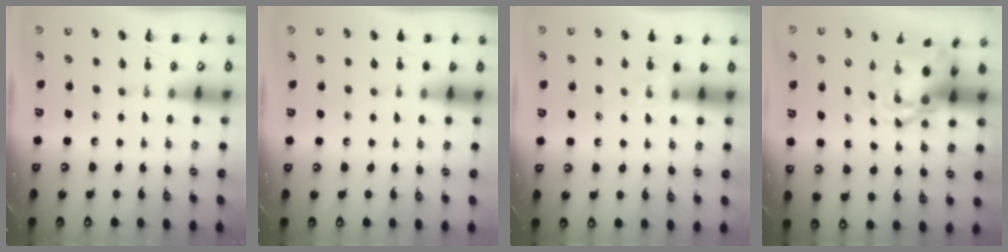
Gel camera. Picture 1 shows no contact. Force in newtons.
{"total": 1.2, "press": 1.2, "slide": 0.1}
{"total": 4.6, "press": 4.4, "slide": 1.4}
{"total": 5.2, "press": 5.0, "slide": 1.4}